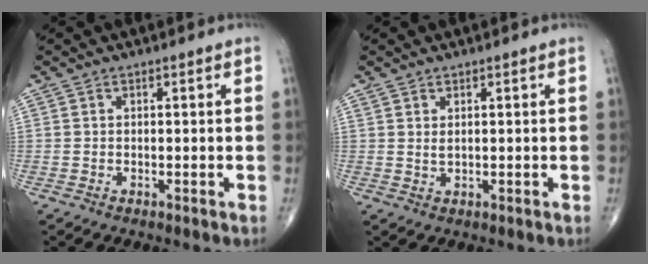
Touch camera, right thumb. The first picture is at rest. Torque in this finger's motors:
{"motor_torque": [-0.04, -0.13, 0.30, 0.14, -0.05]}